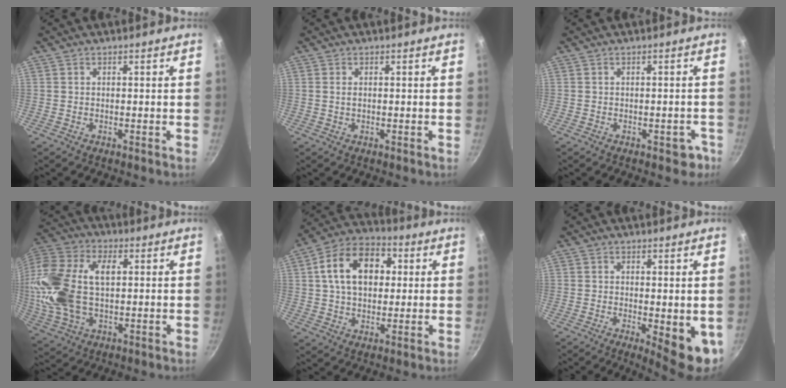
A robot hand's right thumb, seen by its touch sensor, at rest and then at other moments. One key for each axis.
{"total": 1.1, "fx": 0.2, "fy": 0.6, "fz": 0.9, "tx": -0.016, "ty": 0.001, "tz": 0.002}
{"total": 3.4, "fx": -1.6, "fy": 2.2, "fz": 2.0, "tx": 0.000, "ty": 0.026, "tz": -0.005}
{"total": 21.1, "fx": 2.2, "fy": 12.7, "fz": 16.7, "tx": -0.349, "ty": 0.019, "tz": 0.036}
{"total": 15.5, "fx": 3.2, "fy": 10.7, "fz": 10.7, "tx": -0.148, "ty": 0.020, "tz": 0.039}
{"total": 8.4, "fx": -1.2, "fy": 2.7, "fz": 7.8, "tx": -0.087, "ty": -0.010, "tz": -0.007}